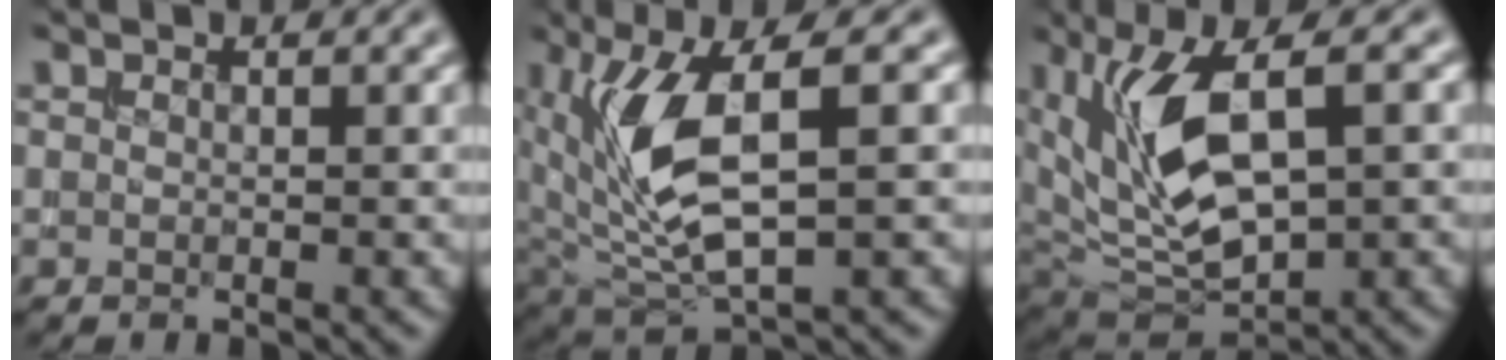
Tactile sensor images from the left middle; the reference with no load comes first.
{"total": 8.5, "force": [1.5, 3.1, 7.7], "torque": [-0.176, -0.001, 0.034]}
{"total": 9.2, "force": [2.2, 3.8, 8.1], "torque": [-0.172, -0.002, 0.044]}